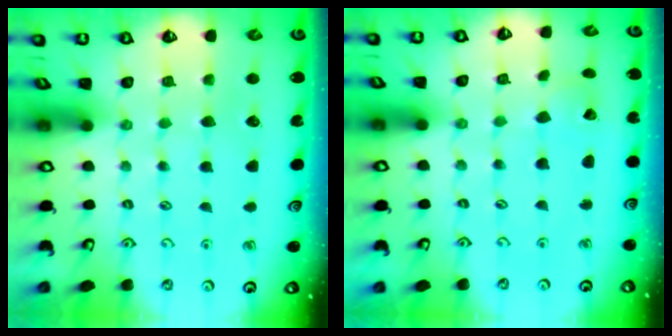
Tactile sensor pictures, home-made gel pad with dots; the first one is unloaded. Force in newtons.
{"total": 3.9, "press": 3.9, "slide": 0.3}